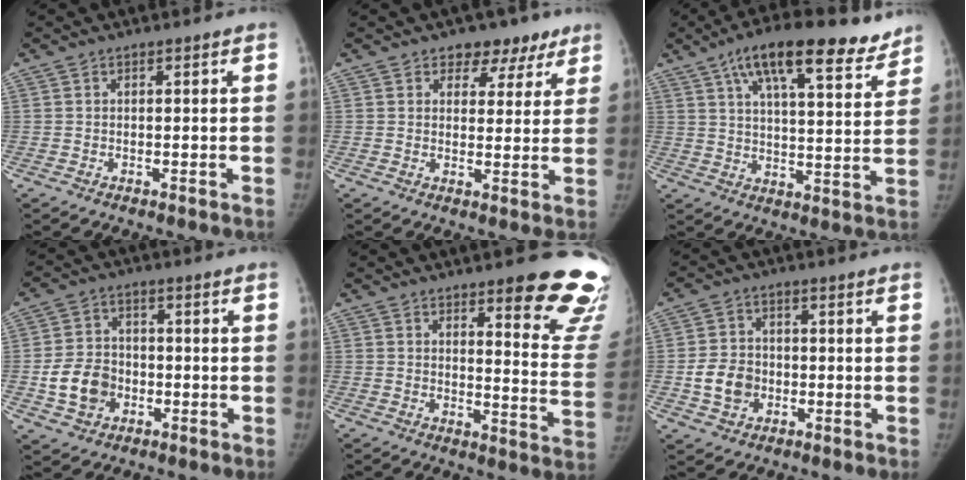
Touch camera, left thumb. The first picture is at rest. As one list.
[{"total": 7.2, "force": [4.7, 4.9, 2.4], "torque": [0.018, -0.015, 0.061]}, {"total": 17.8, "force": [11.5, 6.1, 12.2], "torque": [-0.157, -0.024, 0.180]}, {"total": 9.0, "force": [-2.5, 7.4, 4.5], "torque": [-0.061, 0.018, -0.041]}, {"total": 17.8, "force": [12.1, 3.8, 12.5], "torque": [-0.116, -0.083, 0.142]}, {"total": 7.3, "force": [-1.6, 6.1, 3.7], "torque": [-0.045, 0.011, -0.028]}]